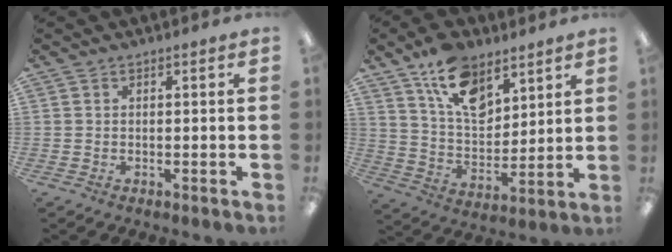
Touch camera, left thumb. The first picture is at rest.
{"total": 14.2, "force": [8.8, 8.1, 7.6], "torque": [-0.123, -0.044, 0.163]}